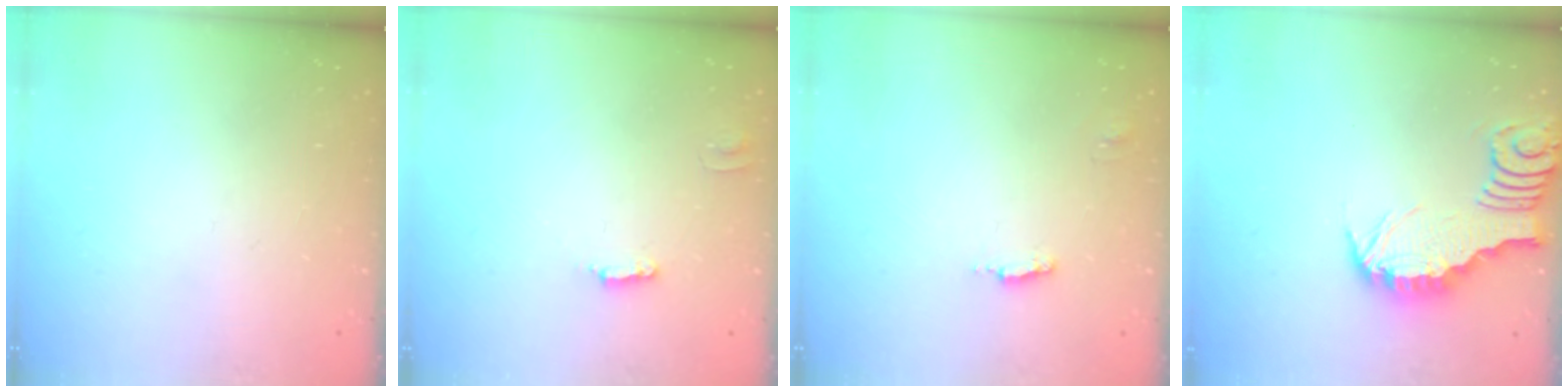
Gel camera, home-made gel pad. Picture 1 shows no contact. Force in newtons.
{"total": 3.8, "press": 3.8, "slide": 0.3}
{"total": 2.9, "press": 2.9, "slide": 0.3}
{"total": 3.3, "press": 3.3, "slide": 0.4}